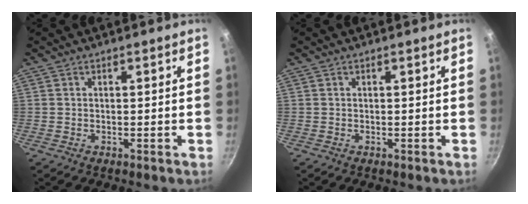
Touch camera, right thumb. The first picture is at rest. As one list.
[{"total": 0.0}]